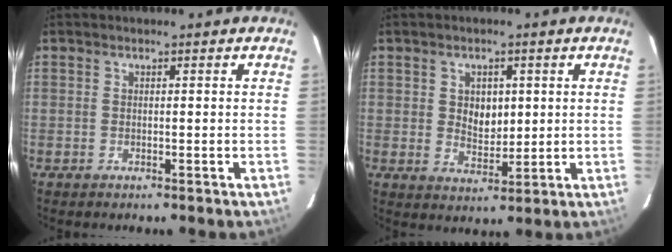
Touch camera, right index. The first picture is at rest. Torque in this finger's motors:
{"motor_torque": [0.05, 0.08, 0.06, 0.01]}